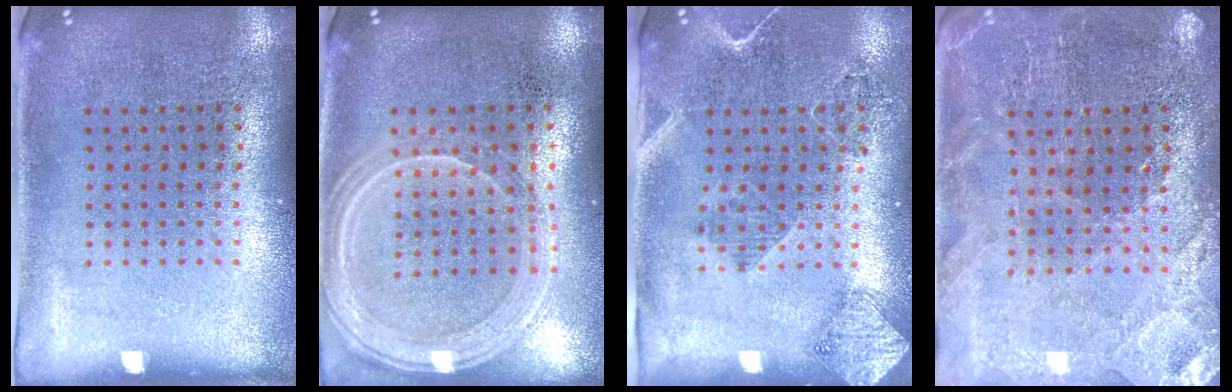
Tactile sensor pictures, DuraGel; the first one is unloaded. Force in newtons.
{"total": 1.3, "press": 1.3, "slide": 0.1}
{"total": 1.8, "press": 1.7, "slide": 0.8}
{"total": 1.0, "press": 1.0, "slide": 0.1}